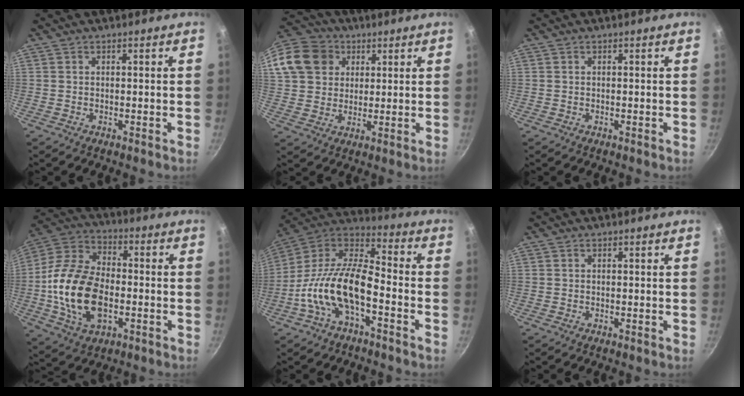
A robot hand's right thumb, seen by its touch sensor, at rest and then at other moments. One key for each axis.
{"total": 14.8, "fx": 5.1, "fy": 12.3, "fz": 6.6, "tx": -0.122, "ty": 0.019, "tz": 0.087}
{"total": 0.0}
{"total": 19.4, "fx": -3.3, "fy": 11.8, "fz": 15.0, "tx": -0.276, "ty": 0.029, "tz": -0.068}
{"total": 17.4, "fx": -6.0, "fy": 8.1, "fz": 14.2, "tx": -0.262, "ty": 0.060, "tz": -0.132}
{"total": 0.0}